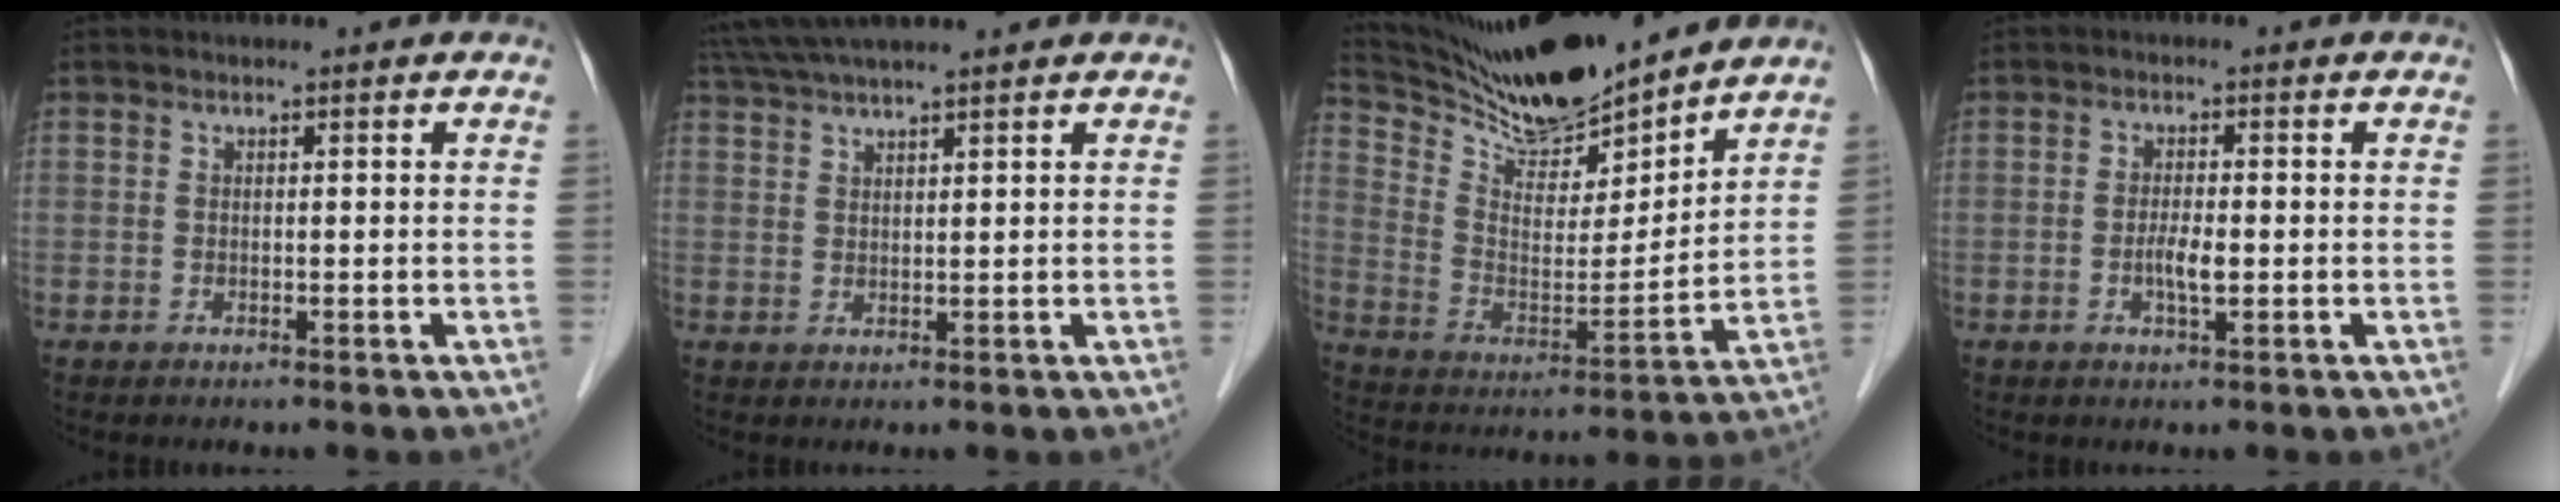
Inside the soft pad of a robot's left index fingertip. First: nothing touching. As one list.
[{"total": 9.2, "force": [8.1, -0.1, 4.5], "torque": [-0.082, 0.040, 0.132]}, {"total": 15.7, "force": [14.8, 1.5, 5.0], "torque": [-0.105, -0.007, 0.269]}, {"total": 2.5, "force": [-0.5, 0.5, 2.4], "torque": [-0.049, 0.000, -0.009]}]